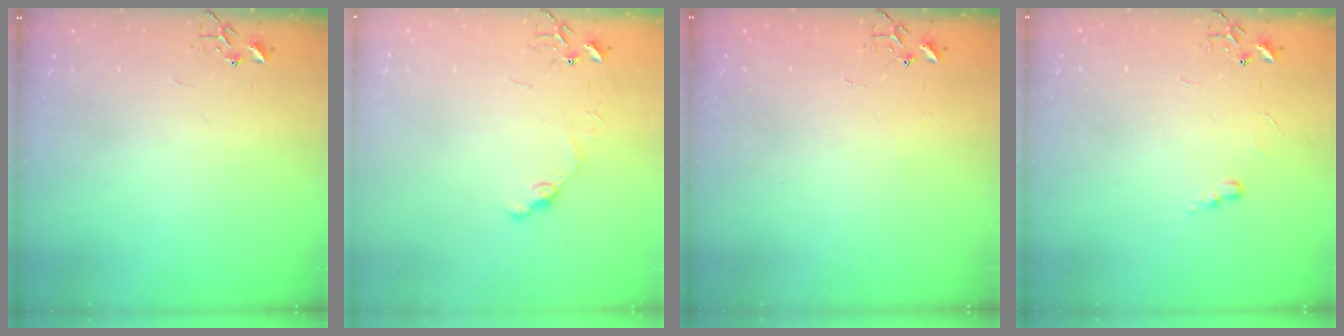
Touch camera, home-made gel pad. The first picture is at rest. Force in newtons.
{"total": 8.2, "press": 8.2, "slide": 0.8}
{"total": 1.8, "press": 1.8, "slide": 0.3}
{"total": 3.5, "press": 3.4, "slide": 0.5}